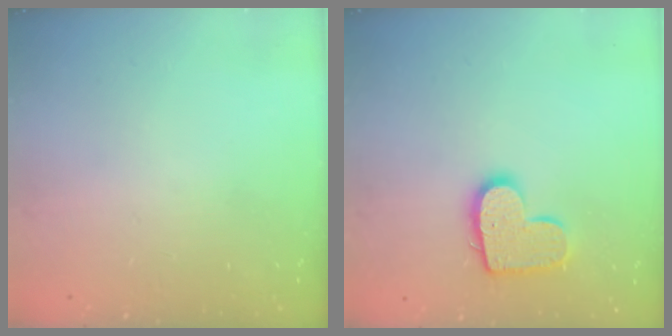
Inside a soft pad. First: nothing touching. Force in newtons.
{"total": 12.0, "press": 11.9, "slide": 0.6}